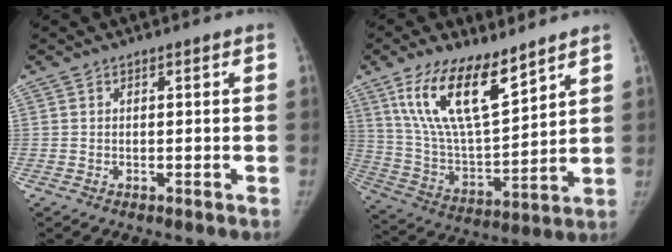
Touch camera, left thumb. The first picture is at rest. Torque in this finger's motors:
{"motor_torque": [0.73, 0.00, 1.70, -1.10, 0.19]}